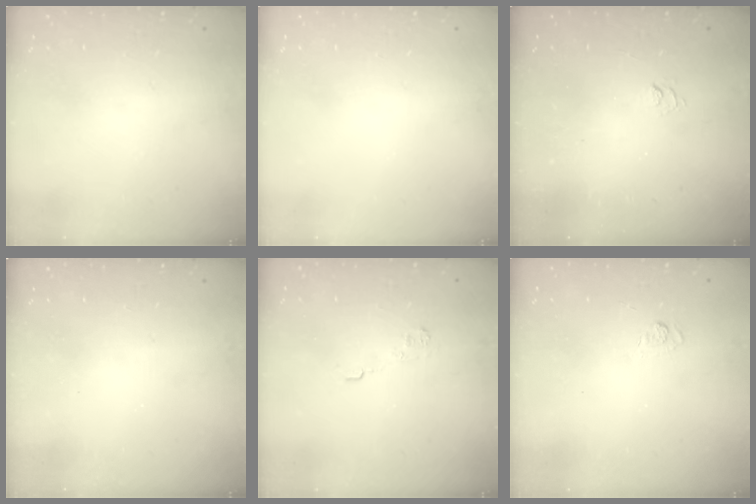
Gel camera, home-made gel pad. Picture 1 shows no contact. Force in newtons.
{"total": 0.0}
{"total": 1.9, "press": 1.5, "slide": 1.3}
{"total": 2.3, "press": 2.2, "slide": 0.8}
{"total": 4.3, "press": 4.3, "slide": 0.6}
{"total": 2.2, "press": 1.8, "slide": 1.3}